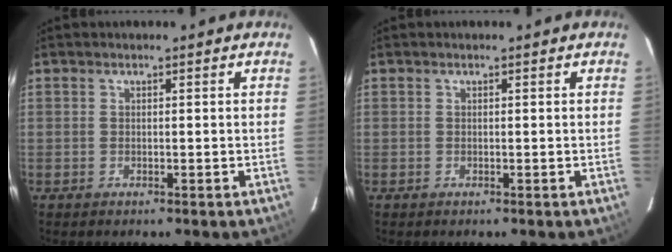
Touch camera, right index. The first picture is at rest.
{"total": 0.0}